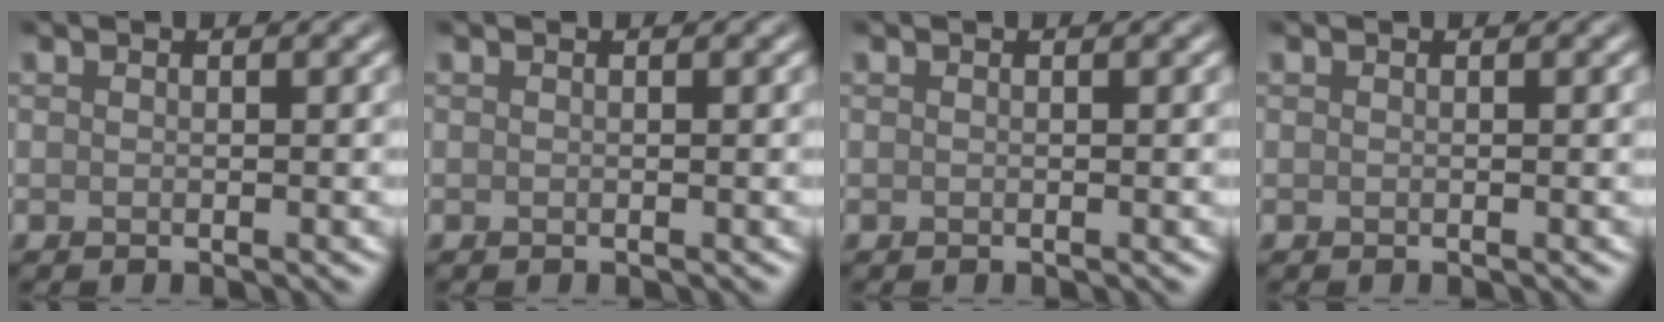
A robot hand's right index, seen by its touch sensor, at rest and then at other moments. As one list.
[{"total": 0.0}, {"total": 0.0}, {"total": 0.0}]